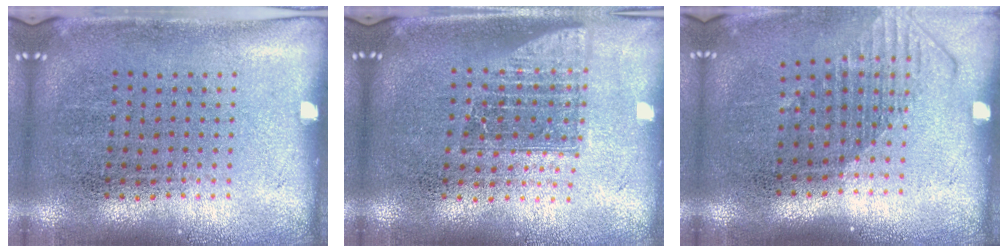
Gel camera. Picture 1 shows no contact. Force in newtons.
{"total": 1.6, "press": 1.3, "slide": 1.0}
{"total": 1.5, "press": 1.2, "slide": 1.0}